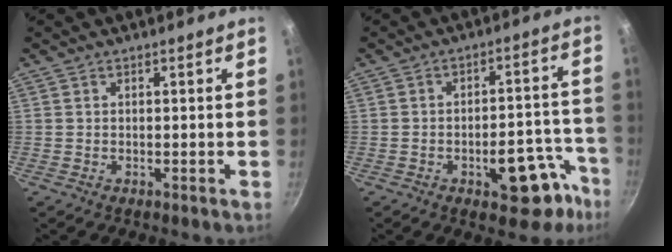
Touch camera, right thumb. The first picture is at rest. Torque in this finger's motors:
{"motor_torque": [2.87, 2.14, 0.77, -0.39, 0.03]}